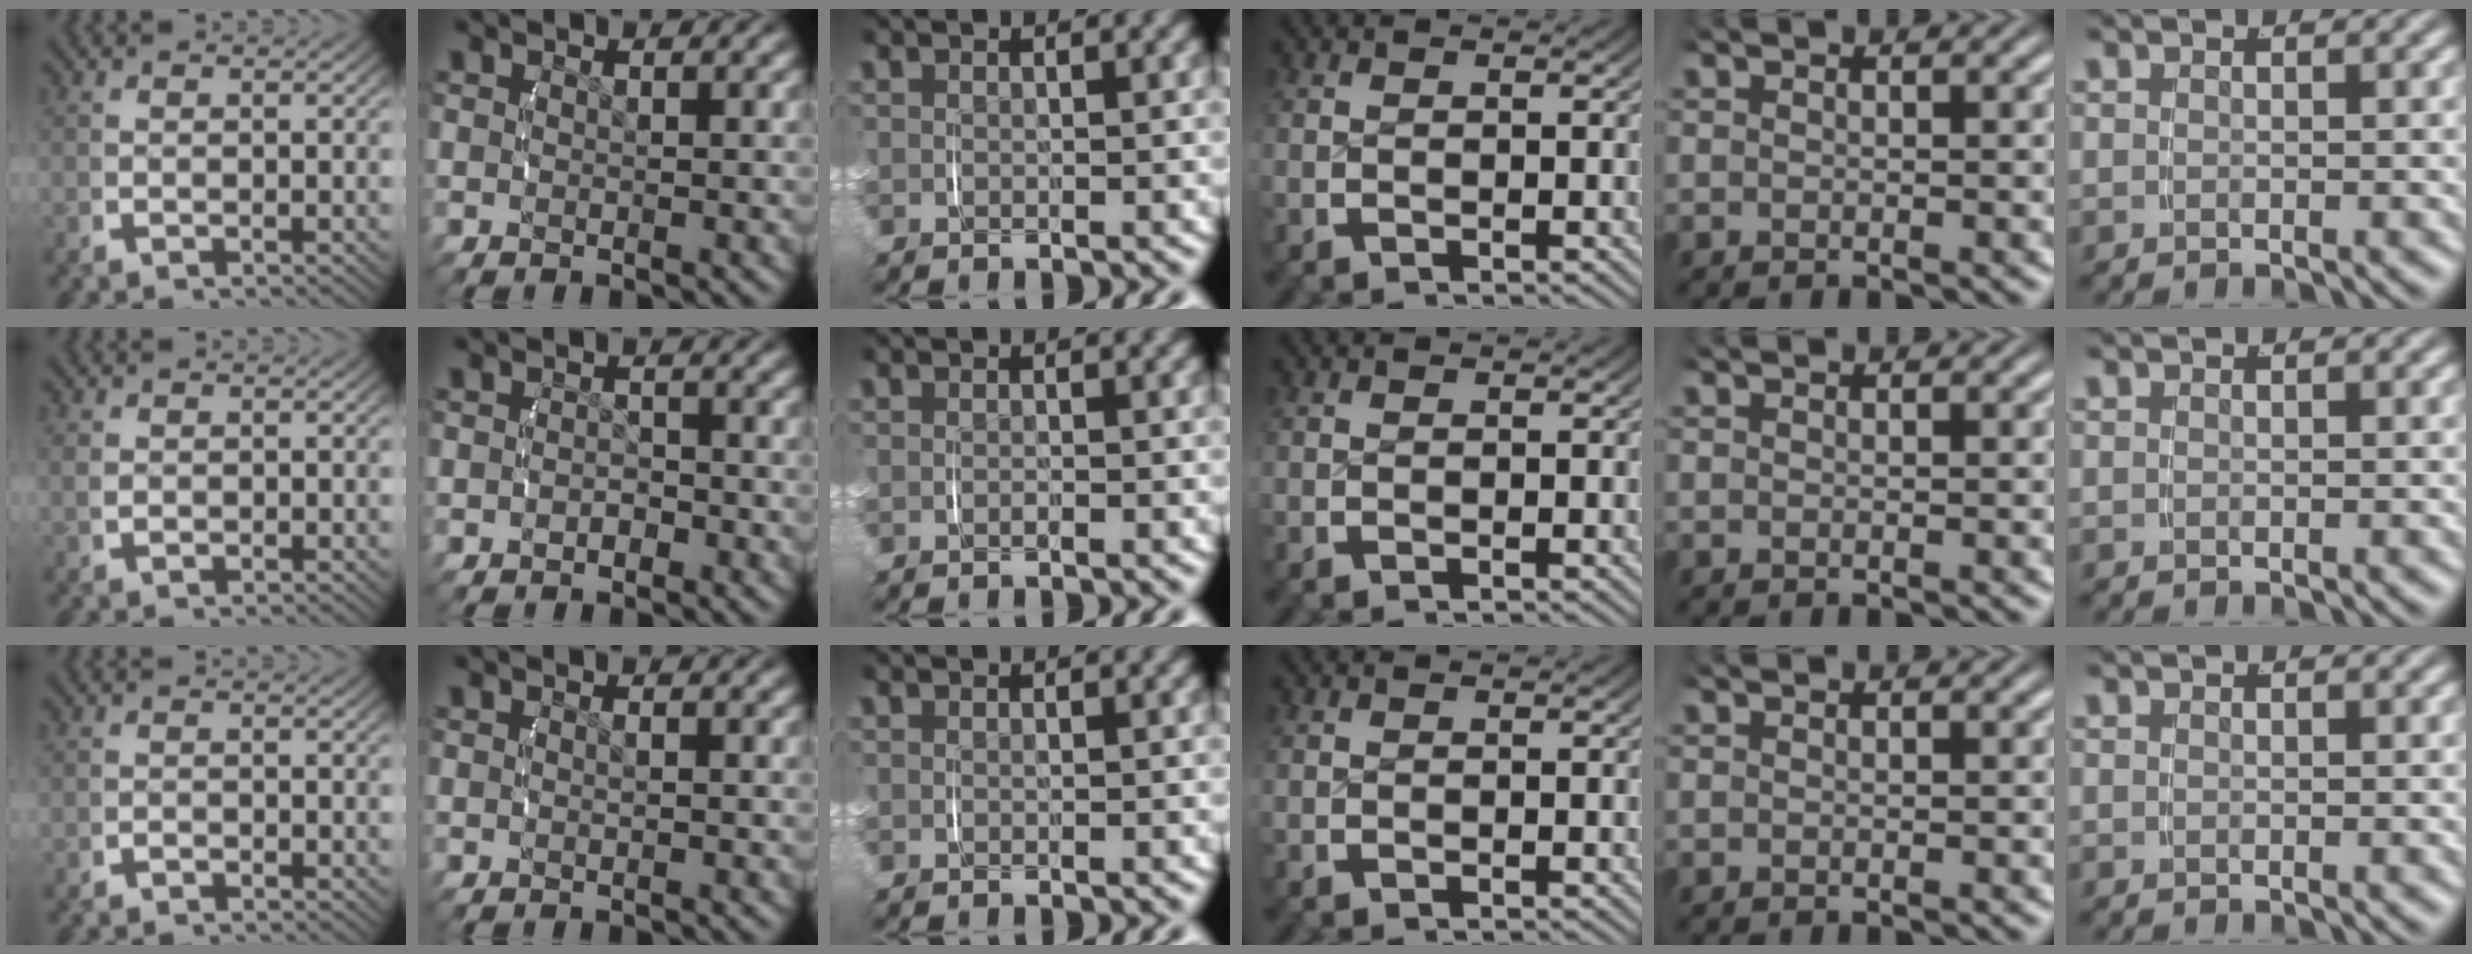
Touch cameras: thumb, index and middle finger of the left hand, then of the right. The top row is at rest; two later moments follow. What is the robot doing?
{"motion": "lift_and_place", "object": "small bumper sticker"}